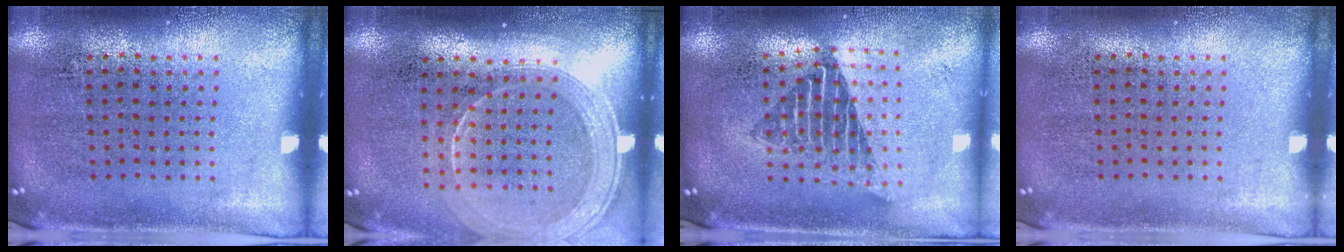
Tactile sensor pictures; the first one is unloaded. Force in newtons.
{"total": 1.8, "press": 1.6, "slide": 0.7}
{"total": 1.7, "press": 1.4, "slide": 1.0}
{"total": 0.0}